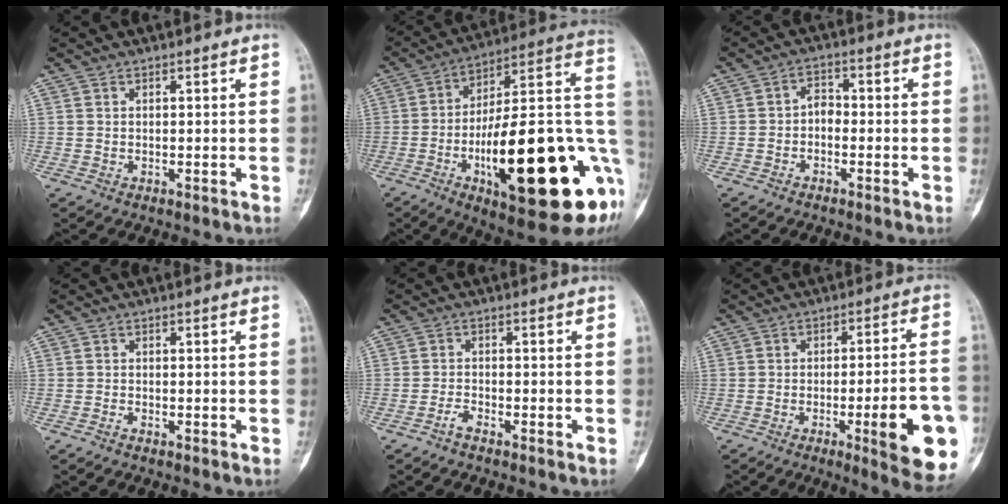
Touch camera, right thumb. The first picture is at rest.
{"total": 32.7, "force": [-8.3, 9.8, 30.0], "torque": [-0.385, 0.012, -0.117]}
{"total": 3.0, "force": [-1.1, 2.0, 1.9], "torque": [-0.020, 0.020, -0.030]}
{"total": 0.6, "force": [-0.5, 0.2, 0.3], "torque": [-0.008, 0.000, -0.012]}
{"total": 1.9, "force": [-1.6, 0.4, 1.0], "torque": [-0.025, 0.007, -0.035]}
{"total": 15.9, "force": [-5.4, 2.9, 14.7], "torque": [-0.168, 0.017, -0.063]}